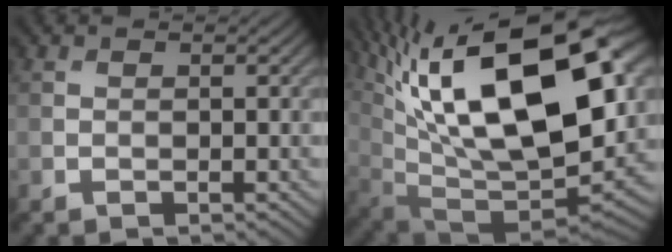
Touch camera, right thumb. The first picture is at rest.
{"total": 21.9, "force": [7.8, 10.3, 17.7], "torque": [-0.323, 0.021, 0.142]}